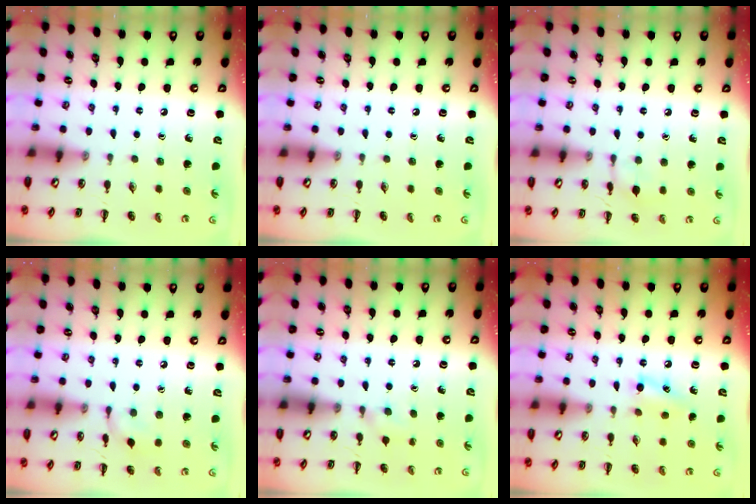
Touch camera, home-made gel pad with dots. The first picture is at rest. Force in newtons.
{"total": 0.0}
{"total": 7.7, "press": 7.4, "slide": 1.9}
{"total": 5.9, "press": 5.8, "slide": 1.2}
{"total": 5.4, "press": 5.1, "slide": 1.7}
{"total": 4.9, "press": 4.7, "slide": 1.4}